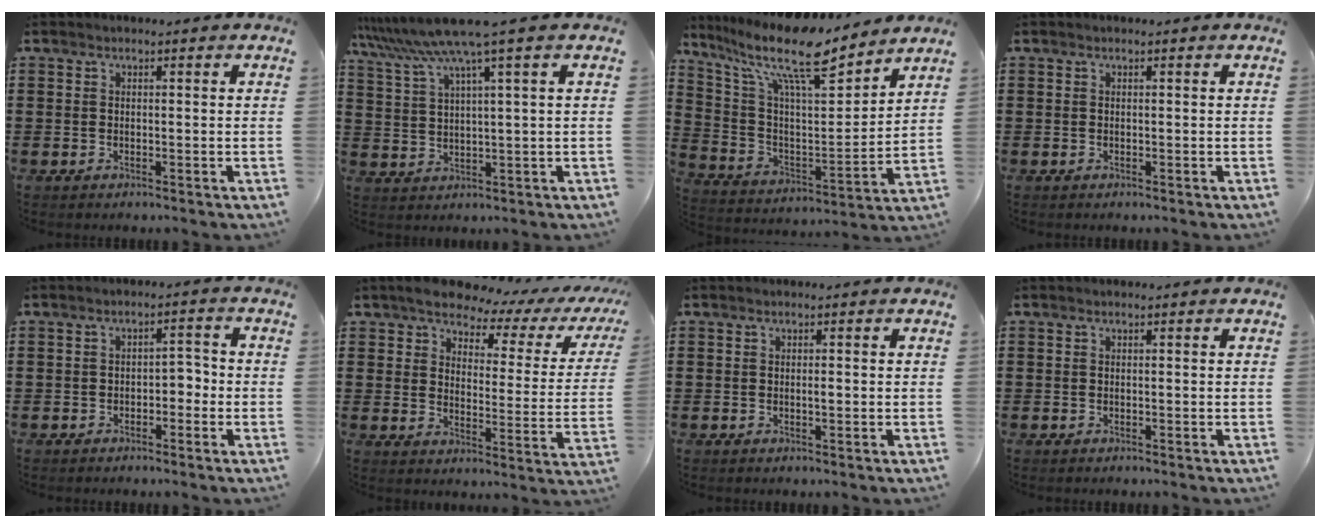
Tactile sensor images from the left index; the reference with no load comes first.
{"total": 7.5, "force": [5.0, -0.5, 5.5], "torque": [-0.130, -0.028, 0.083]}
{"total": 13.9, "force": [10.4, 3.2, 8.6], "torque": [-0.190, -0.061, 0.172]}
{"total": 0.0}
{"total": 3.2, "force": [-1.8, 1.8, 2.0], "torque": [-0.041, 0.007, -0.038]}
{"total": 6.0, "force": [5.4, 1.8, 1.9], "torque": [-0.062, -0.032, 0.090]}
{"total": 0.9, "force": [0.1, 0.2, 0.9], "torque": [-0.018, -0.001, 0.001]}
{"total": 0.0}